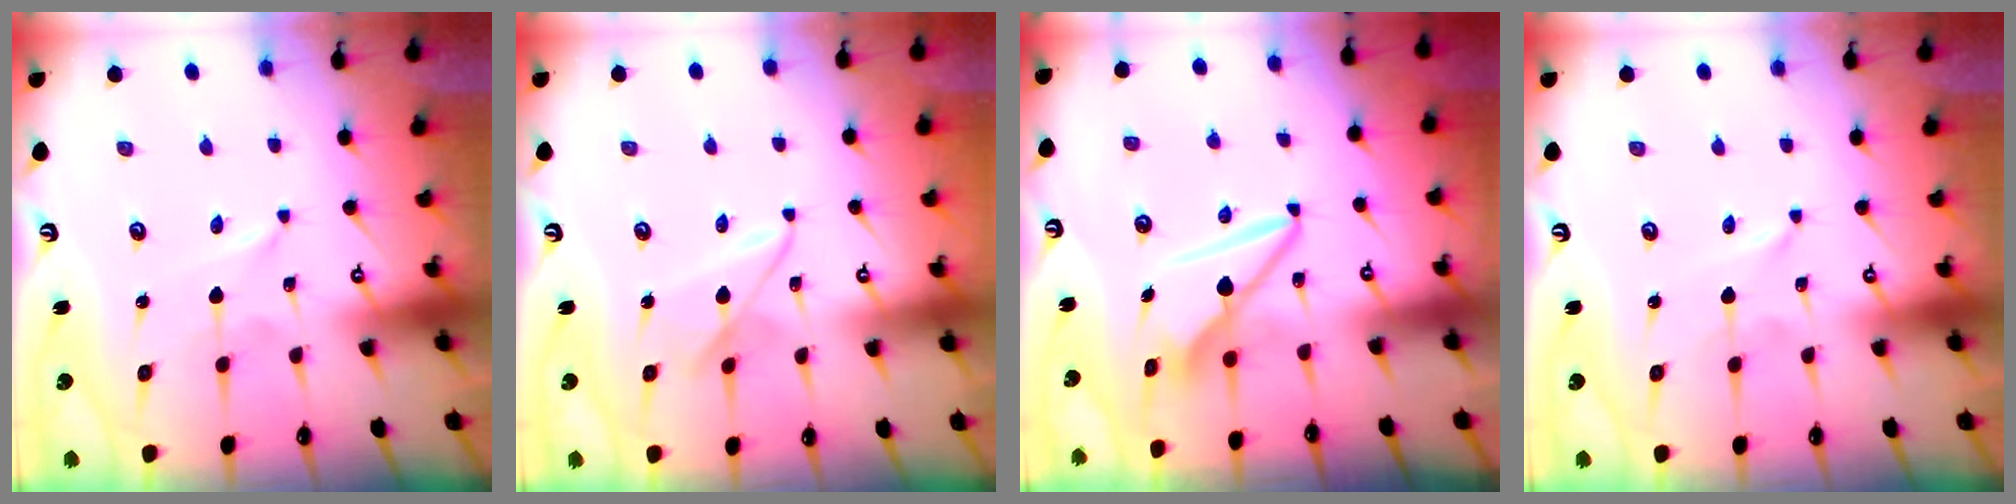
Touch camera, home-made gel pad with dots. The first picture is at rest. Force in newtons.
{"total": 6.9, "press": 6.9, "slide": 0.4}
{"total": 8.5, "press": 8.4, "slide": 0.9}
{"total": 0.0}